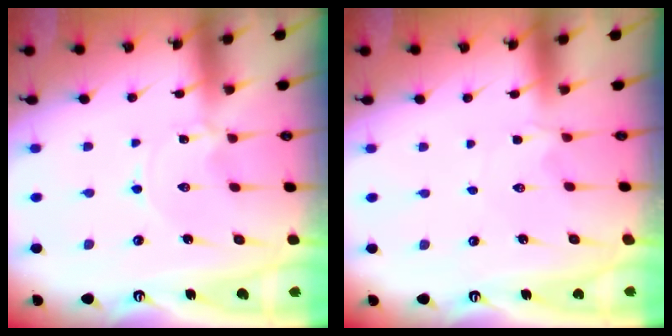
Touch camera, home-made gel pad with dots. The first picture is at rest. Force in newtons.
{"total": 1.3, "press": 1.3, "slide": 0.4}